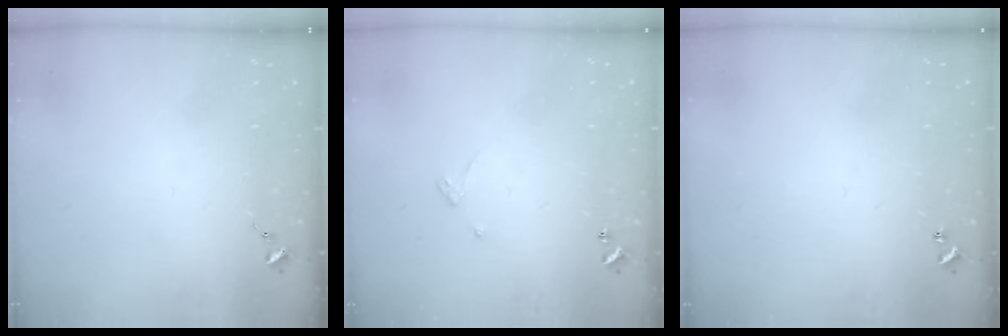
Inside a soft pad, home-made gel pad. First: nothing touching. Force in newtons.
{"total": 2.4, "press": 2.4, "slide": 0.2}
{"total": 0.9, "press": 0.9, "slide": 0.2}